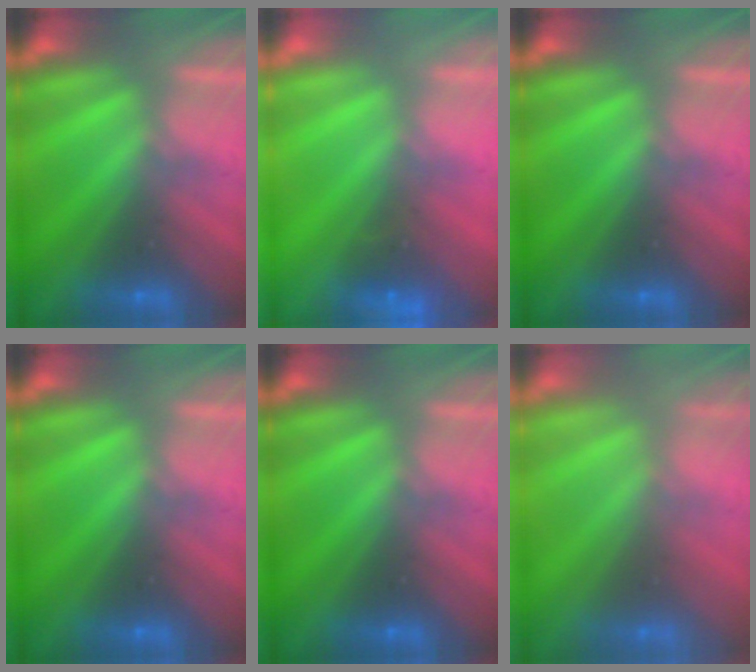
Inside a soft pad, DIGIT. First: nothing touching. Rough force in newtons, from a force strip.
{"total": 4.4}
{"total": 0.0}
{"total": 0.0}
{"total": 0.0}
{"total": 2.5}